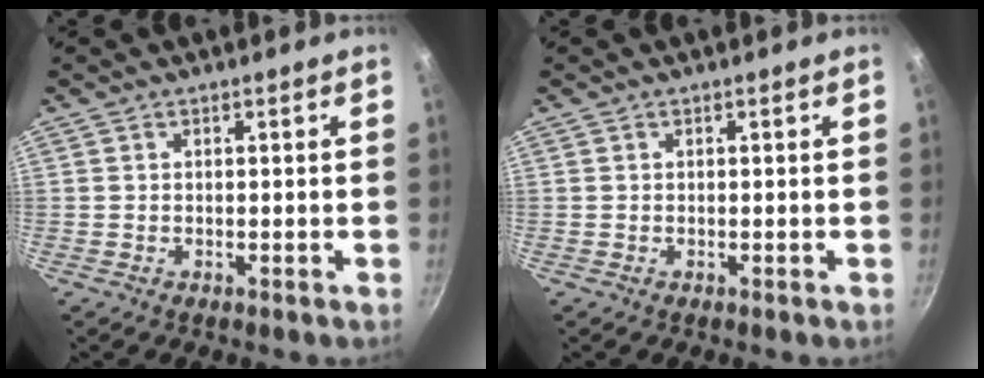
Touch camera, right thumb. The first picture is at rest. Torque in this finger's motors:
{"motor_torque": [0.00, 0.00, 0.03, -0.03, 0.01]}